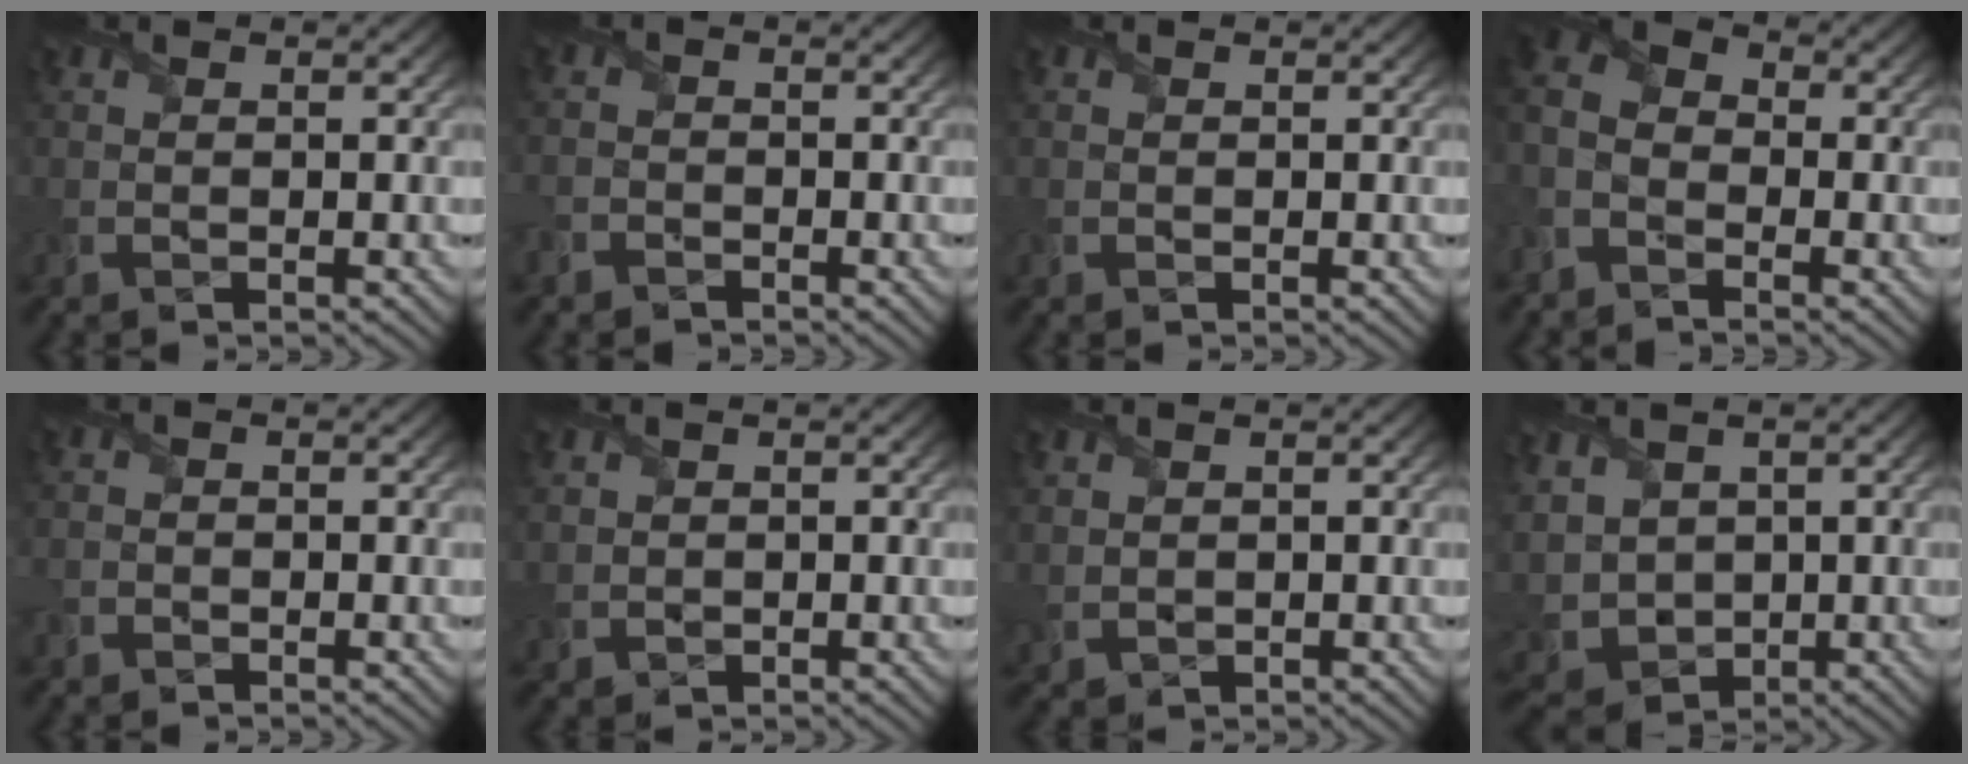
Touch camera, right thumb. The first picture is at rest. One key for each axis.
{"total": 1.7, "fx": -1.5, "fy": 0.8, "fz": 0.0, "tx": 0.004, "ty": 0.001, "tz": -0.038}
{"total": 0.0}
{"total": 6.3, "fx": -3.3, "fy": 4.2, "fz": 3.3, "tx": -0.081, "ty": -0.004, "tz": -0.080}
{"total": 1.1, "fx": -0.9, "fy": 0.6, "fz": -0.1, "tx": 0.007, "ty": -0.002, "tz": -0.021}
{"total": 1.1, "fx": 0.6, "fy": 1.0, "fz": 0.1, "tx": -0.014, "ty": -0.003, "tz": 0.012}
{"total": 1.5, "fx": 0.9, "fy": 1.0, "fz": 0.5, "tx": -0.024, "ty": -0.001, "tz": 0.023}
{"total": 7.4, "fx": 1.0, "fy": 5.9, "fz": 4.4, "tx": -0.148, "ty": -0.008, "tz": 0.012}